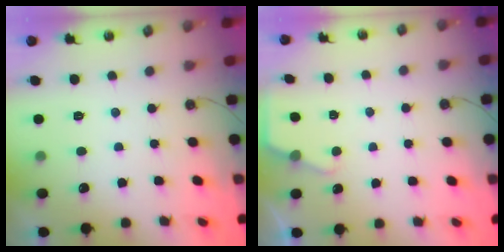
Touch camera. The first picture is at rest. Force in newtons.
{"total": 2.2, "press": 2.2, "slide": 0.3}